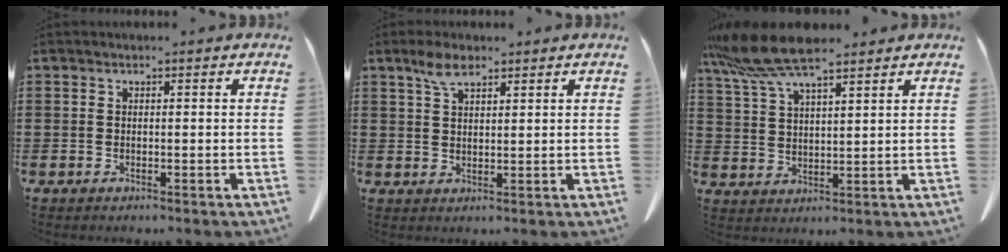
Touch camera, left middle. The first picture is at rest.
{"total": 4.1, "force": [2.6, 1.6, 2.8], "torque": [-0.061, 0.006, 0.047]}
{"total": 9.4, "force": [7.3, 1.5, 5.8], "torque": [-0.147, -0.024, 0.129]}